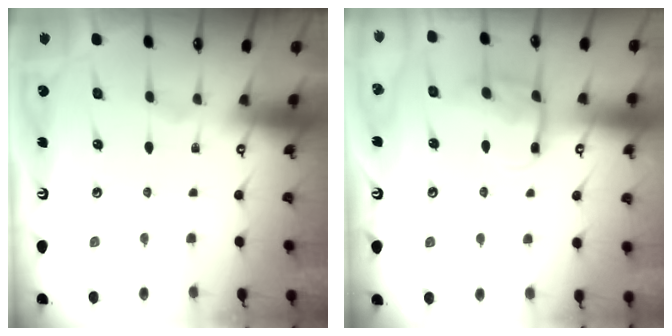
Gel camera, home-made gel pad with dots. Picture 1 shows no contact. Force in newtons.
{"total": 10.0, "press": 10.0, "slide": 0.9}